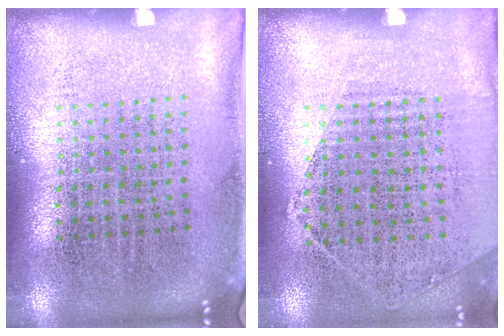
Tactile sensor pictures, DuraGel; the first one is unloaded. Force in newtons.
{"total": 1.1, "press": 0.9, "slide": 0.6}